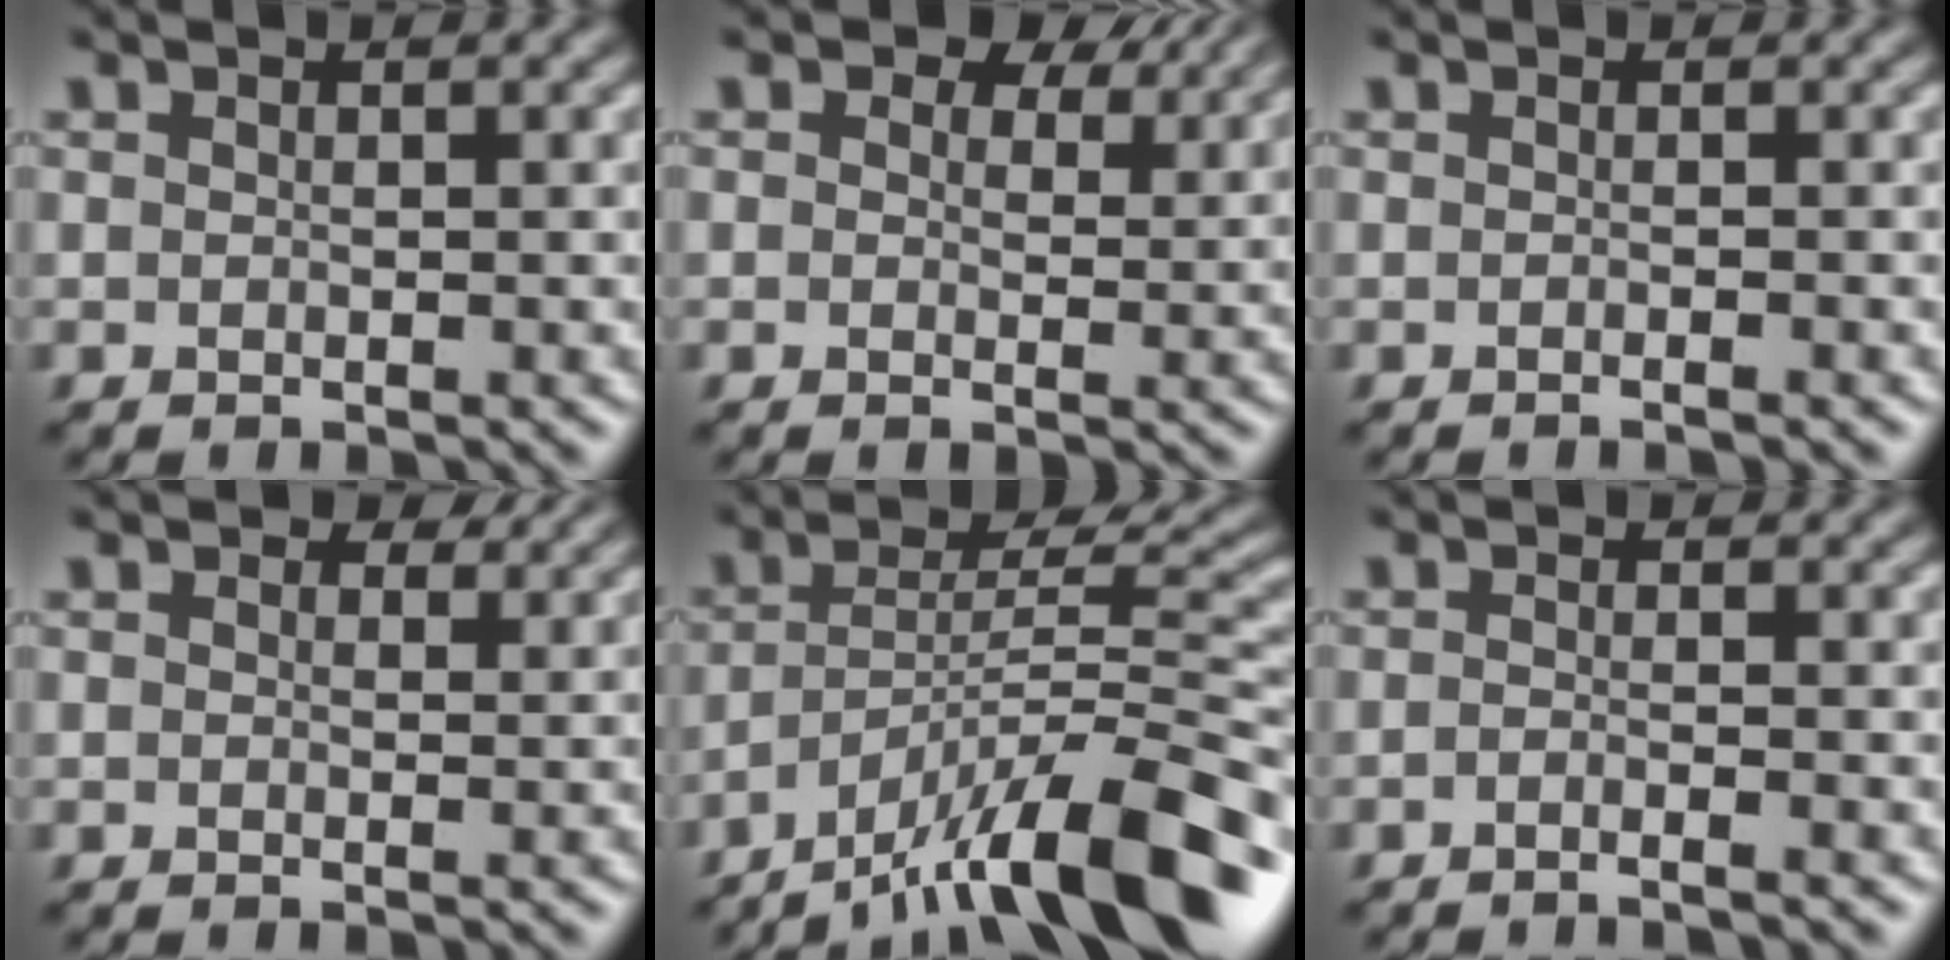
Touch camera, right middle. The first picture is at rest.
{"total": 4.6, "force": [3.1, 2.4, 2.4], "torque": [-0.037, -0.004, 0.038]}
{"total": 0.6, "force": [-0.3, 0.3, 0.5], "torque": [-0.002, -0.002, -0.011]}
{"total": 1.6, "force": [1.2, 0.8, 0.6], "torque": [-0.013, -0.006, 0.013]}
{"total": 12.6, "force": [-9.2, 2.8, 8.2], "torque": [-0.127, 0.012, -0.165]}
{"total": 1.7, "force": [-1.0, 0.6, 1.2], "torque": [-0.002, -0.008, -0.032]}